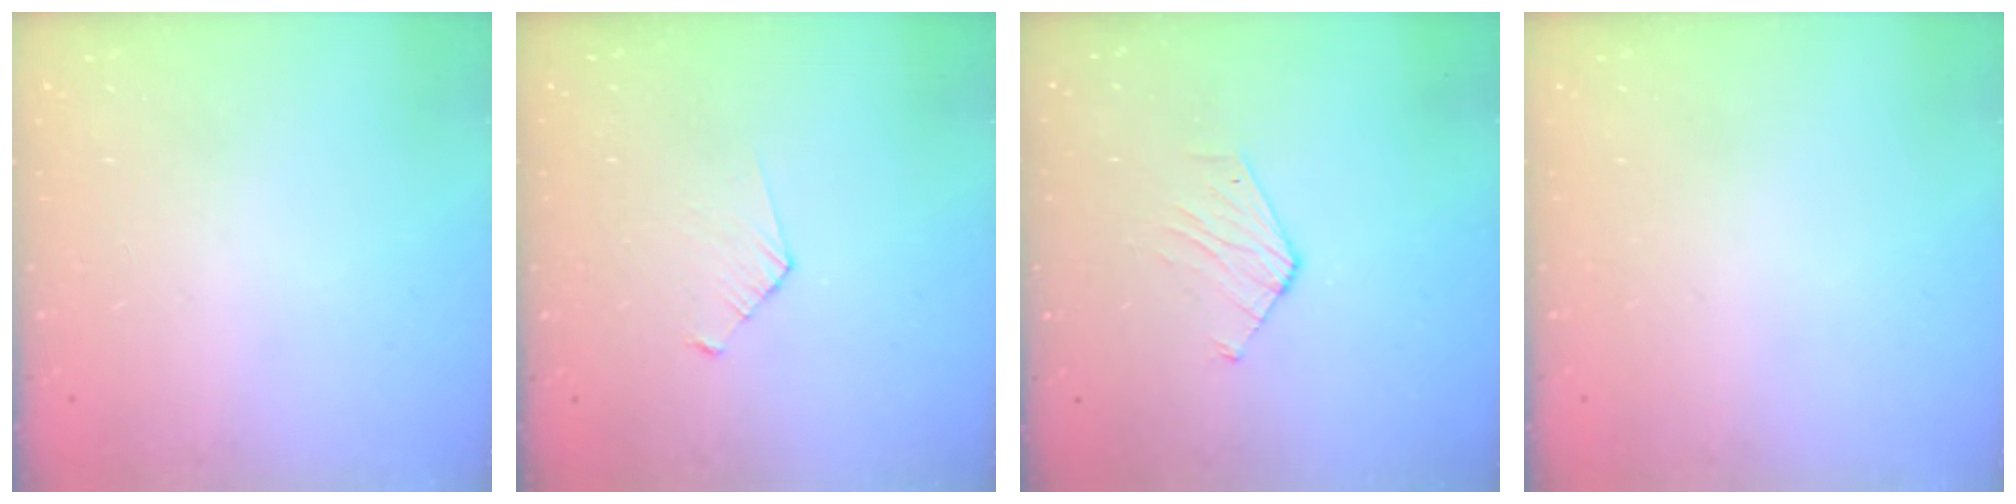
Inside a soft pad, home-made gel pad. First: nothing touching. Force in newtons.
{"total": 3.0, "press": 3.0, "slide": 0.3}
{"total": 4.0, "press": 4.0, "slide": 0.3}
{"total": 0.0}